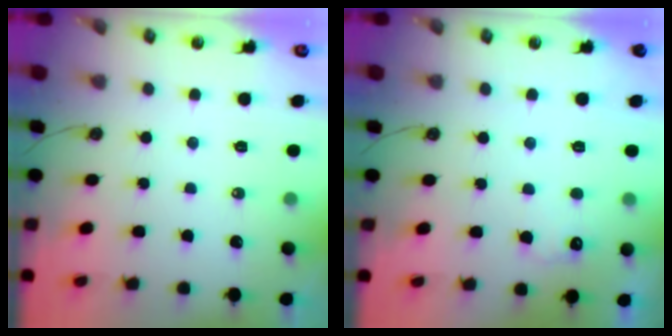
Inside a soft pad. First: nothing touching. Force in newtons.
{"total": 5.7, "press": 5.6, "slide": 1.2}